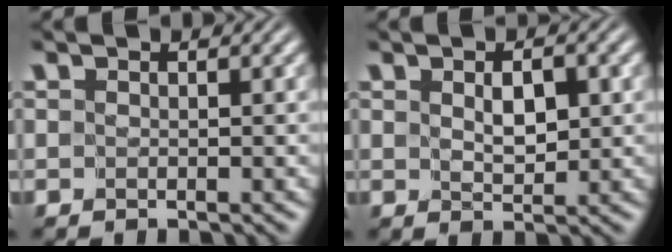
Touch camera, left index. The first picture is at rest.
{"total": 2.2, "force": [0.6, 1.0, 1.9], "torque": [-0.036, -0.001, 0.017]}